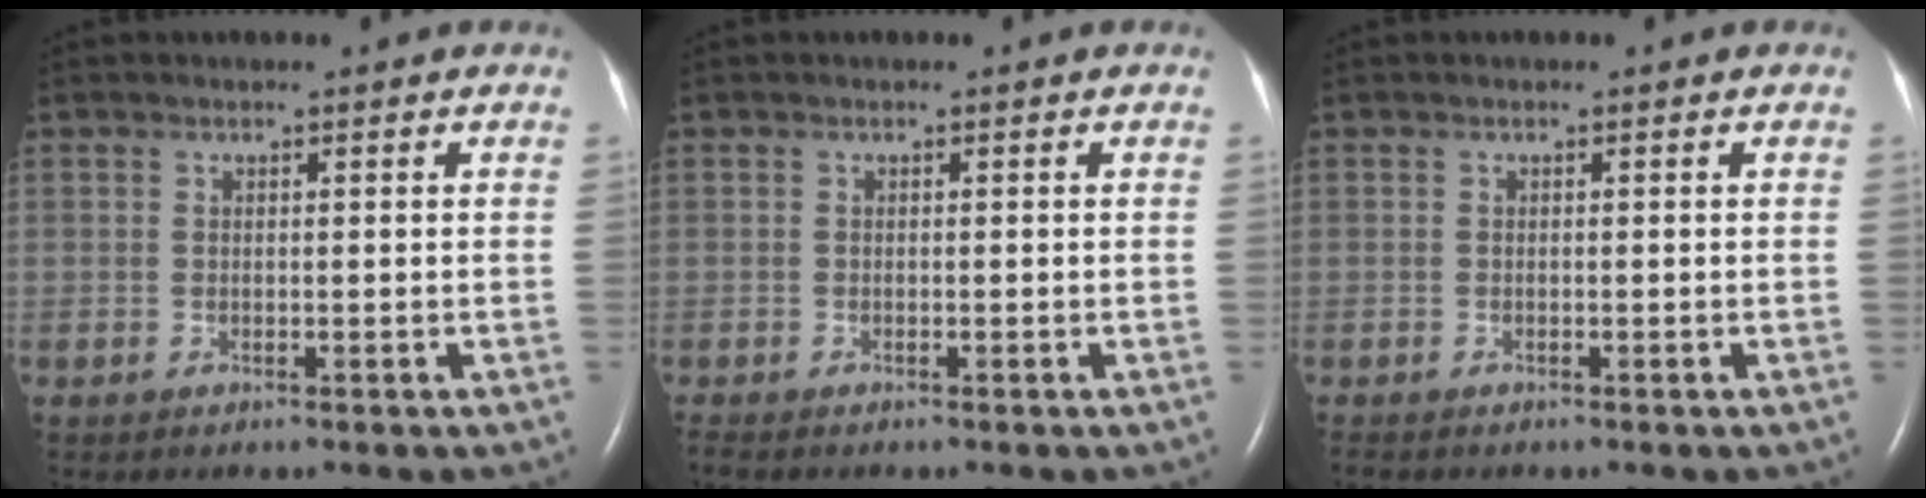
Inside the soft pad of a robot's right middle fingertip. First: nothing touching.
{"total": 0.7, "force": [-0.6, 0.0, 0.2], "torque": [-0.010, -0.003, -0.013]}
{"total": 0.7, "force": [-0.7, 0.1, 0.2], "torque": [-0.007, -0.002, -0.010]}